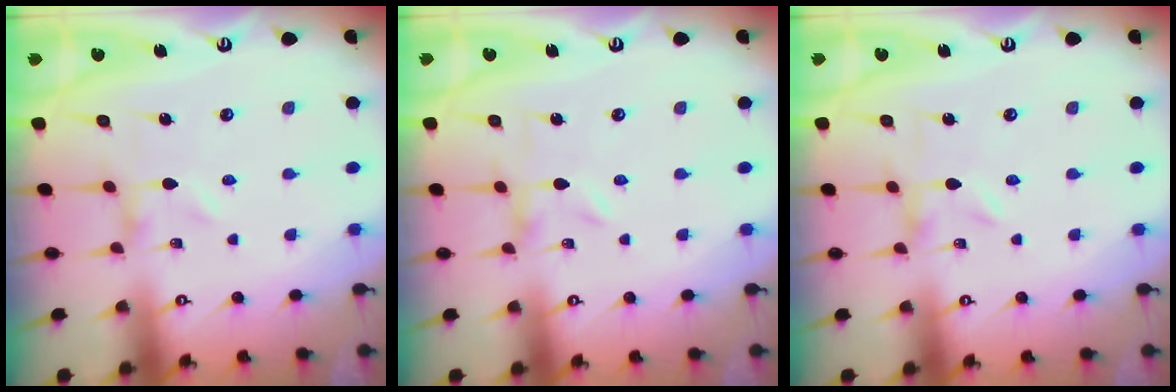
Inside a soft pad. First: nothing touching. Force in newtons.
{"total": 0.0}
{"total": 0.0}